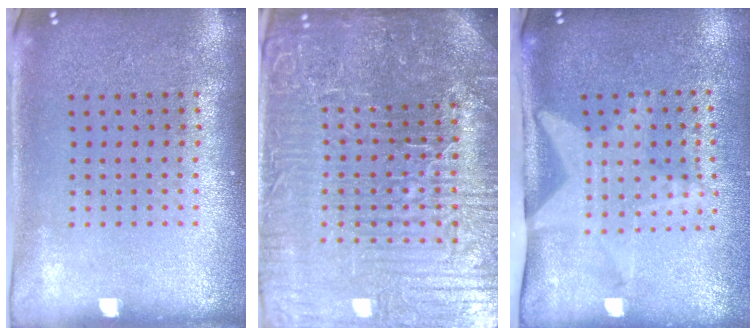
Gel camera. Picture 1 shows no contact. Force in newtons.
{"total": 6.8, "press": 6.1, "slide": 3.0}
{"total": 1.9, "press": 1.6, "slide": 1.0}